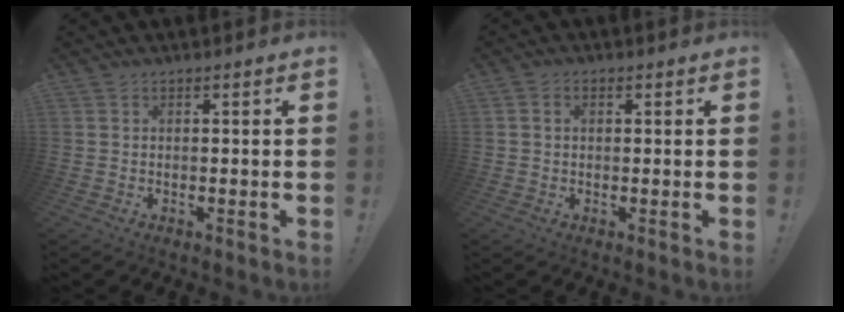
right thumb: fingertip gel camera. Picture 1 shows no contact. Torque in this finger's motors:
{"motor_torque": [0.13, -0.21, 0.05, -0.06, -0.02]}